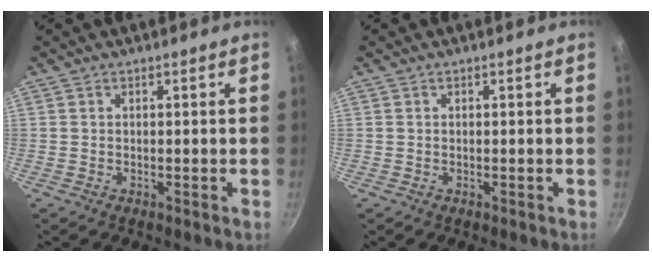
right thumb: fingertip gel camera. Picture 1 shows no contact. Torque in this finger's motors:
{"motor_torque": [-0.17, 0.18, 0.07, 0.06, 0.01]}